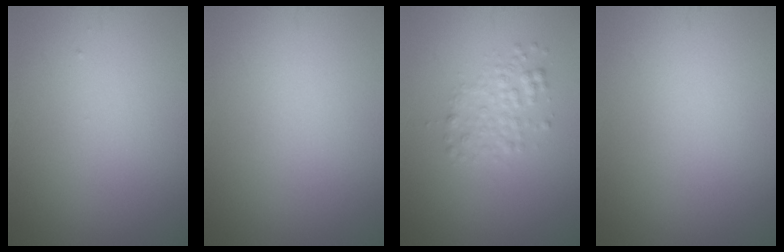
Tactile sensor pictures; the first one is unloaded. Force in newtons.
{"total": 0.0}
{"total": 2.2, "press": 2.2, "slide": 0.0}
{"total": 0.0}